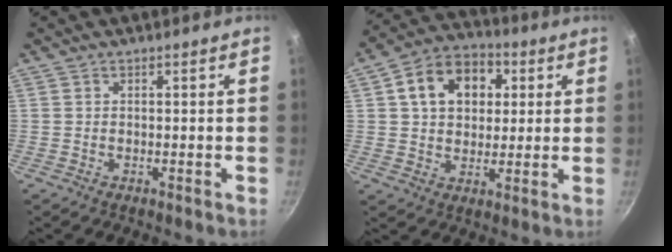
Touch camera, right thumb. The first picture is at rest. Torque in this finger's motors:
{"motor_torque": [-0.90, 1.39, 0.55, 0.10, 0.06]}